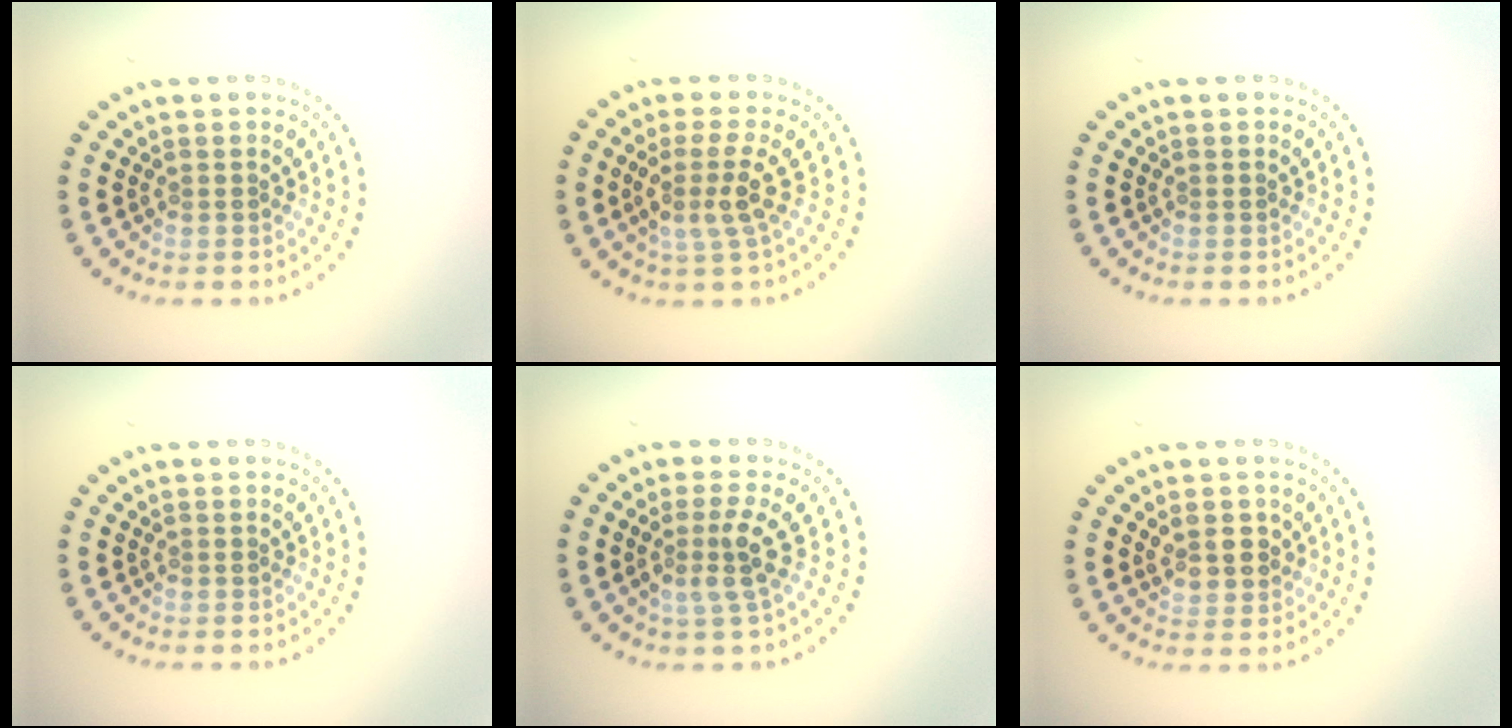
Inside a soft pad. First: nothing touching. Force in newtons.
{"total": 3.0, "press": 2.4, "slide": 1.9}
{"total": 0.0}
{"total": 0.0}
{"total": 2.8, "press": 2.0, "slide": 2.0}
{"total": 2.6, "press": 2.5, "slide": 0.7}